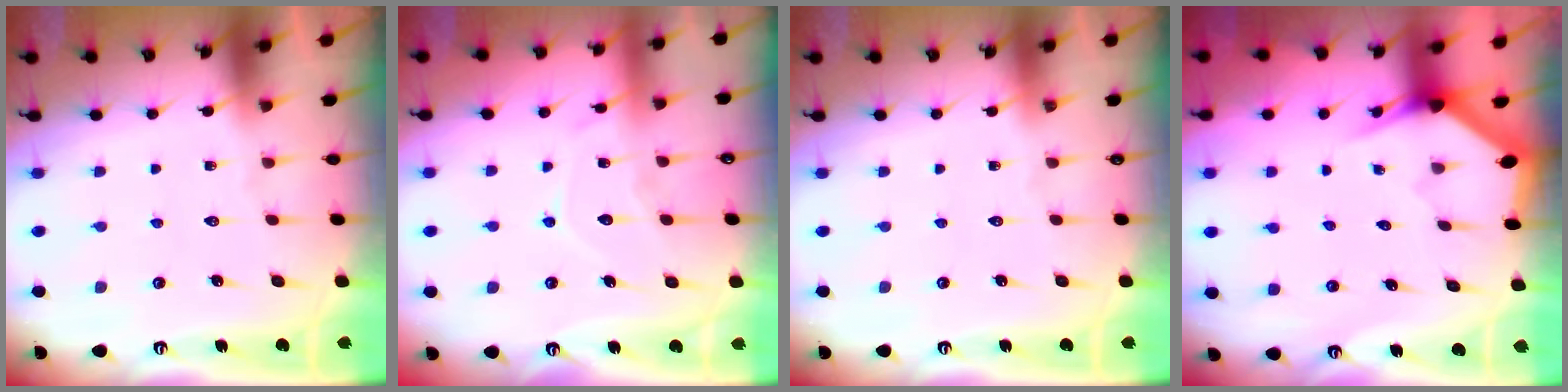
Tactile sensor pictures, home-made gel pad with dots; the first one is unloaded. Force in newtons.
{"total": 8.8, "press": 8.8, "slide": 0.9}
{"total": 0.0}
{"total": 3.0, "press": 3.0, "slide": 0.1}